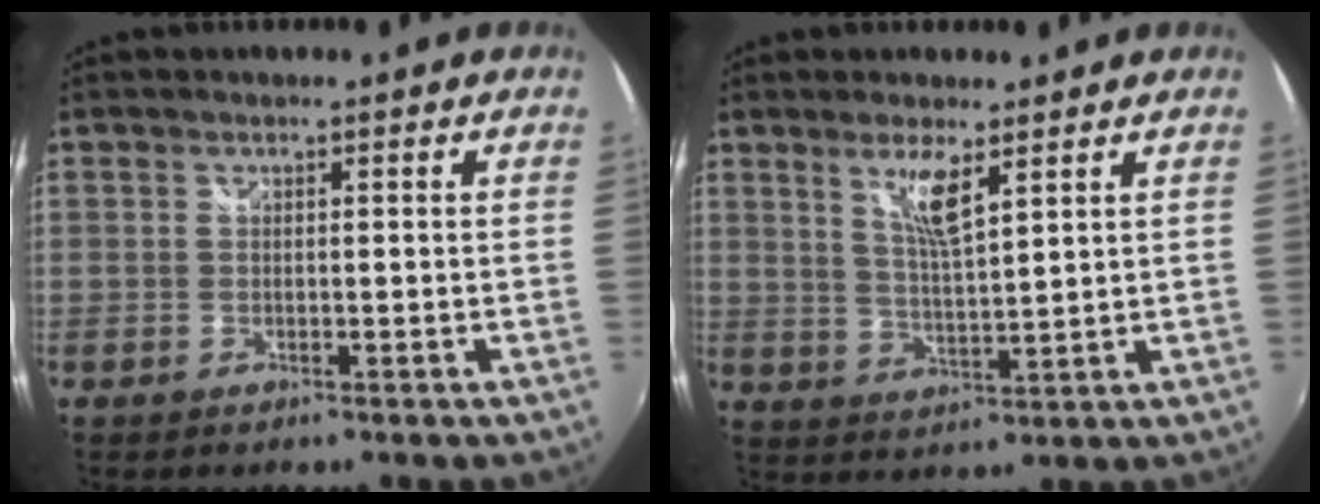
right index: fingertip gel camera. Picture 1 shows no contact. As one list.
[{"total": 5.8, "force": [3.5, 0.6, 4.6], "torque": [-0.087, -0.009, 0.066]}]